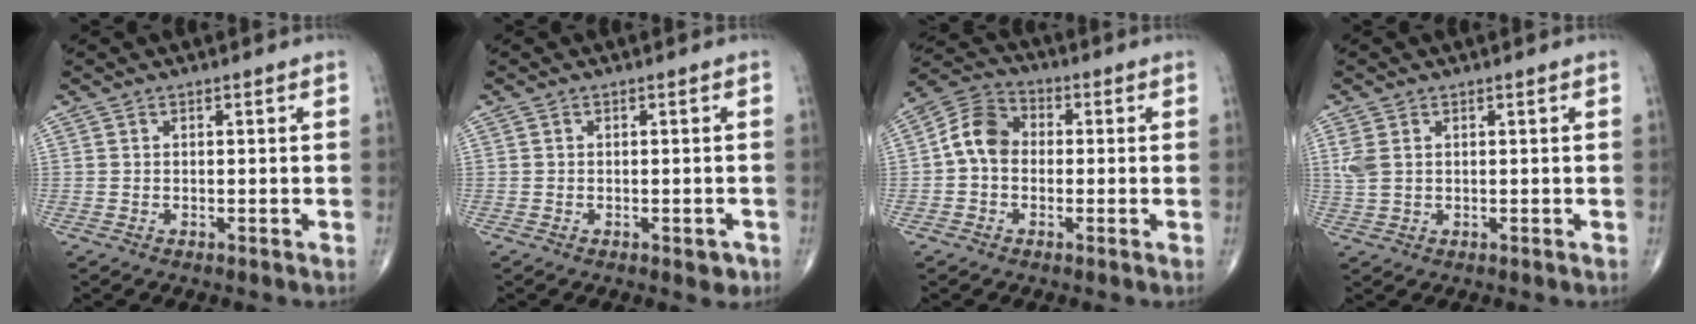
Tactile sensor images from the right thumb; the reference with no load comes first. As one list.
[{"total": 2.0, "force": [-1.0, 1.2, 1.4], "torque": [-0.005, 0.002, -0.011]}, {"total": 7.9, "force": [-0.4, 6.2, 5.0], "torque": [-0.079, 0.028, -0.023]}, {"total": 3.2, "force": [0.9, 2.0, 2.3], "torque": [-0.069, 0.006, 0.023]}]